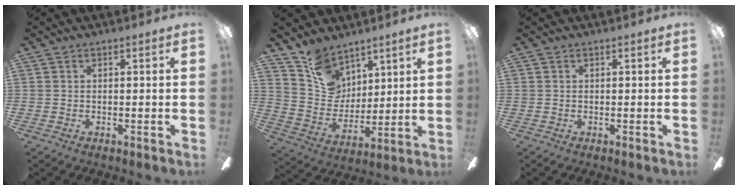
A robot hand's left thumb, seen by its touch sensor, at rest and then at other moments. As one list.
[{"total": 12.1, "force": [8.8, 7.9, 2.9], "torque": [-0.071, -0.050, 0.176]}, {"total": 0.0}]